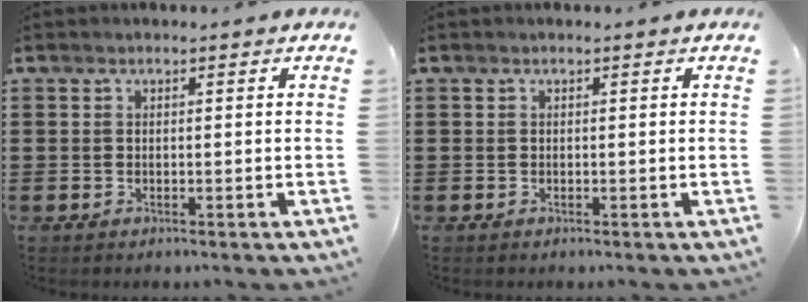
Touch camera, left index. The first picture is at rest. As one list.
[{"total": 0.0}]